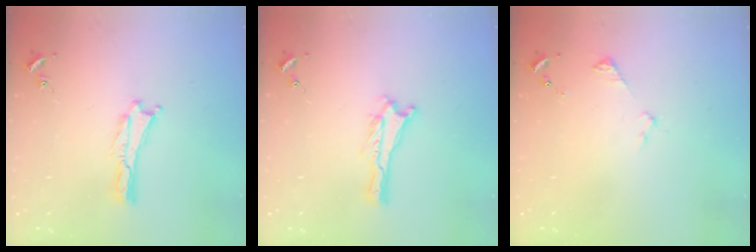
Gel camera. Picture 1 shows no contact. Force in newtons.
{"total": 0.0}
{"total": 2.9, "press": 2.9, "slide": 0.3}